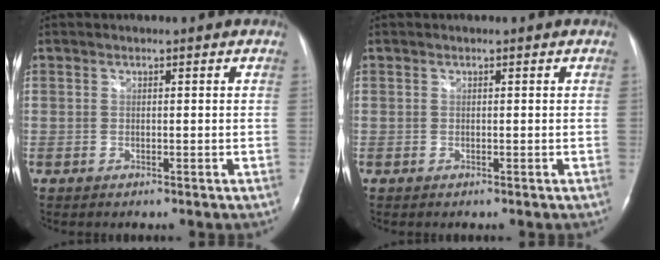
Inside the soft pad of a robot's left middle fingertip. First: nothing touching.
{"total": 0.0}